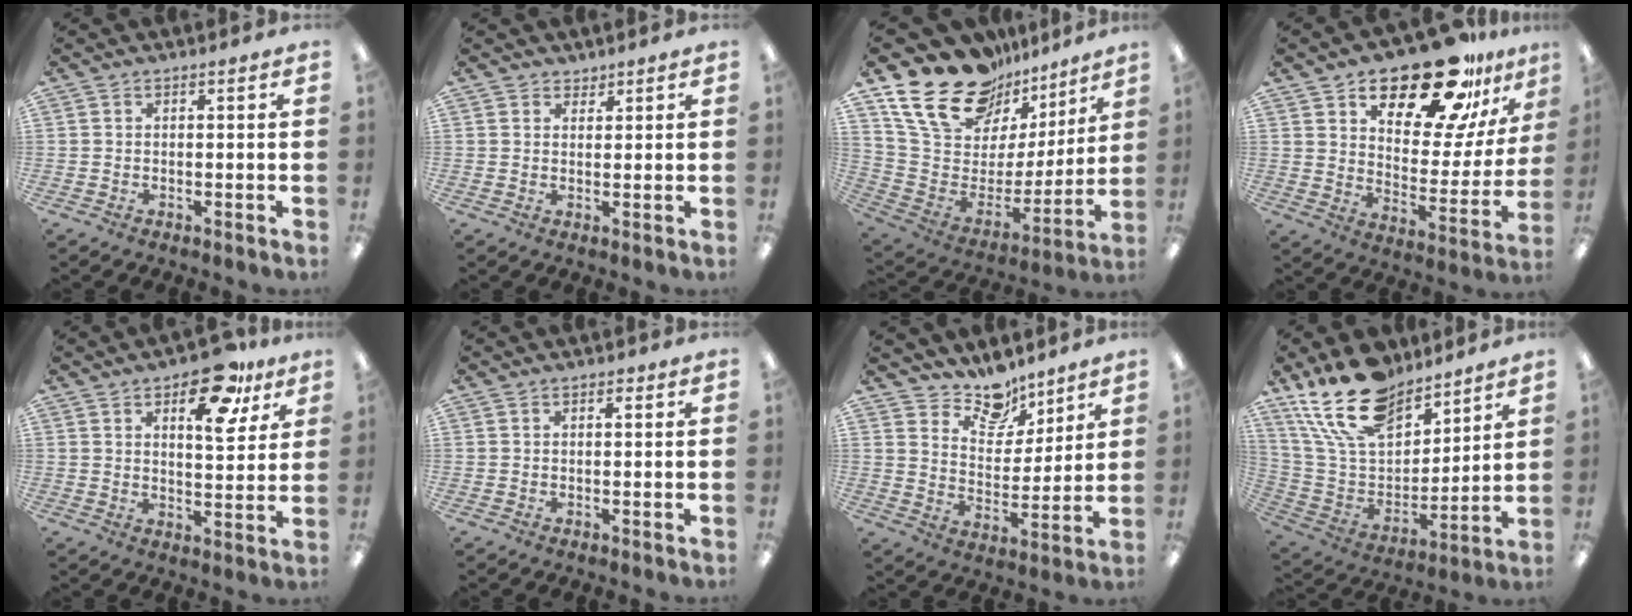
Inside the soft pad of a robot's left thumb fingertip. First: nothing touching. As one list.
[{"total": 1.9, "force": [1.6, 0.9, -0.1], "torque": [0.002, -0.002, 0.032]}, {"total": 21.5, "force": [16.3, 11.1, 8.7], "torque": [-0.156, -0.118, 0.298]}, {"total": 22.8, "force": [17.9, 7.8, 11.7], "torque": [-0.174, -0.124, 0.300]}, {"total": 14.9, "force": [8.9, 6.6, 10.0], "torque": [-0.123, -0.039, 0.144]}, {"total": 0.9, "force": [0.5, 0.4, 0.6], "torque": [-0.003, -0.001, 0.008]}, {"total": 11.5, "force": [9.7, 5.2, 3.1], "torque": [-0.052, -0.071, 0.182]}, {"total": 20.8, "force": [15.1, 10.5, 9.7], "torque": [-0.200, -0.080, 0.279]}]